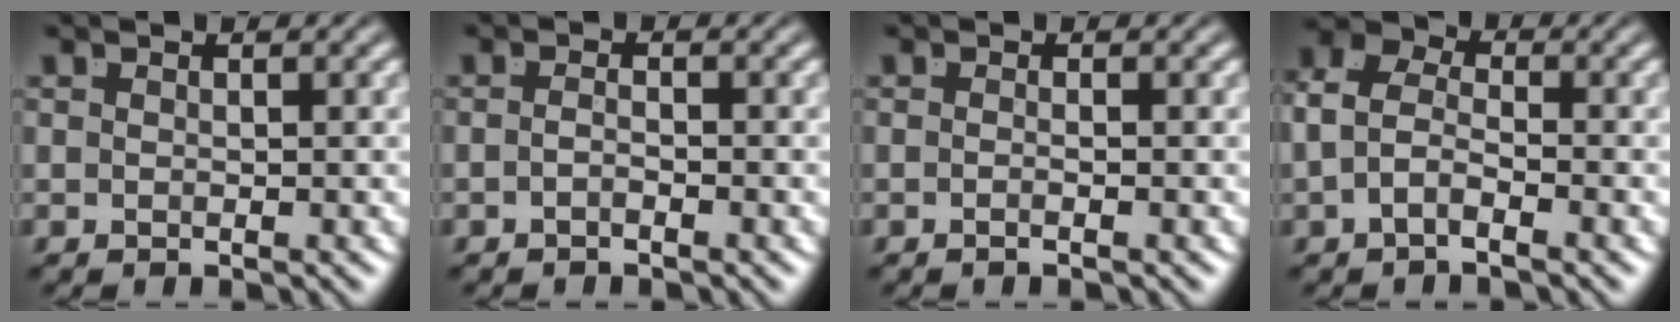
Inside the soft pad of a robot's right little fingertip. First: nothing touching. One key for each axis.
{"total": 1.2, "fx": -1.0, "fy": -0.2, "fz": 0.6, "tx": -0.009, "ty": -0.003, "tz": -0.019}
{"total": 1.1, "fx": -0.8, "fy": -0.5, "fz": 0.5, "tx": -0.010, "ty": -0.002, "tz": -0.014}
{"total": 4.7, "fx": -0.2, "fy": 3.5, "fz": 3.2, "tx": -0.067, "ty": -0.003, "tz": -0.014}